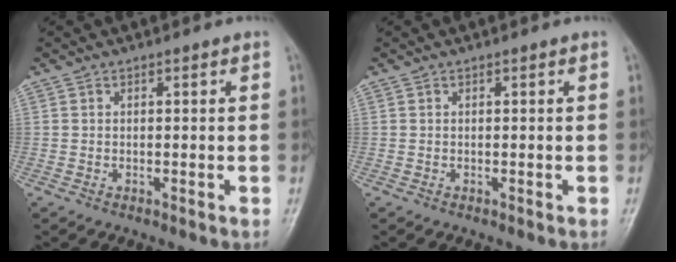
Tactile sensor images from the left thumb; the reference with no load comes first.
{"total": 0.0}